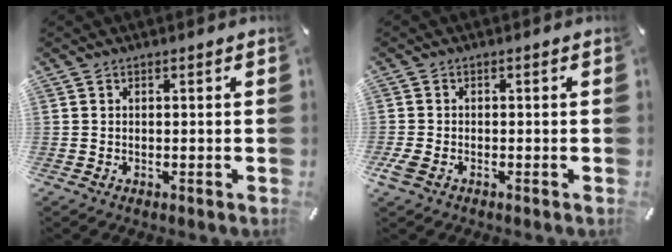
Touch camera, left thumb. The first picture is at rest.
{"total": 2.1, "force": [-1.2, 1.2, 1.3], "torque": [-0.041, -0.005, -0.026]}